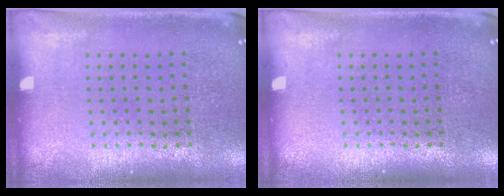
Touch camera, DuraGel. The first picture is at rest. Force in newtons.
{"total": 0.0}